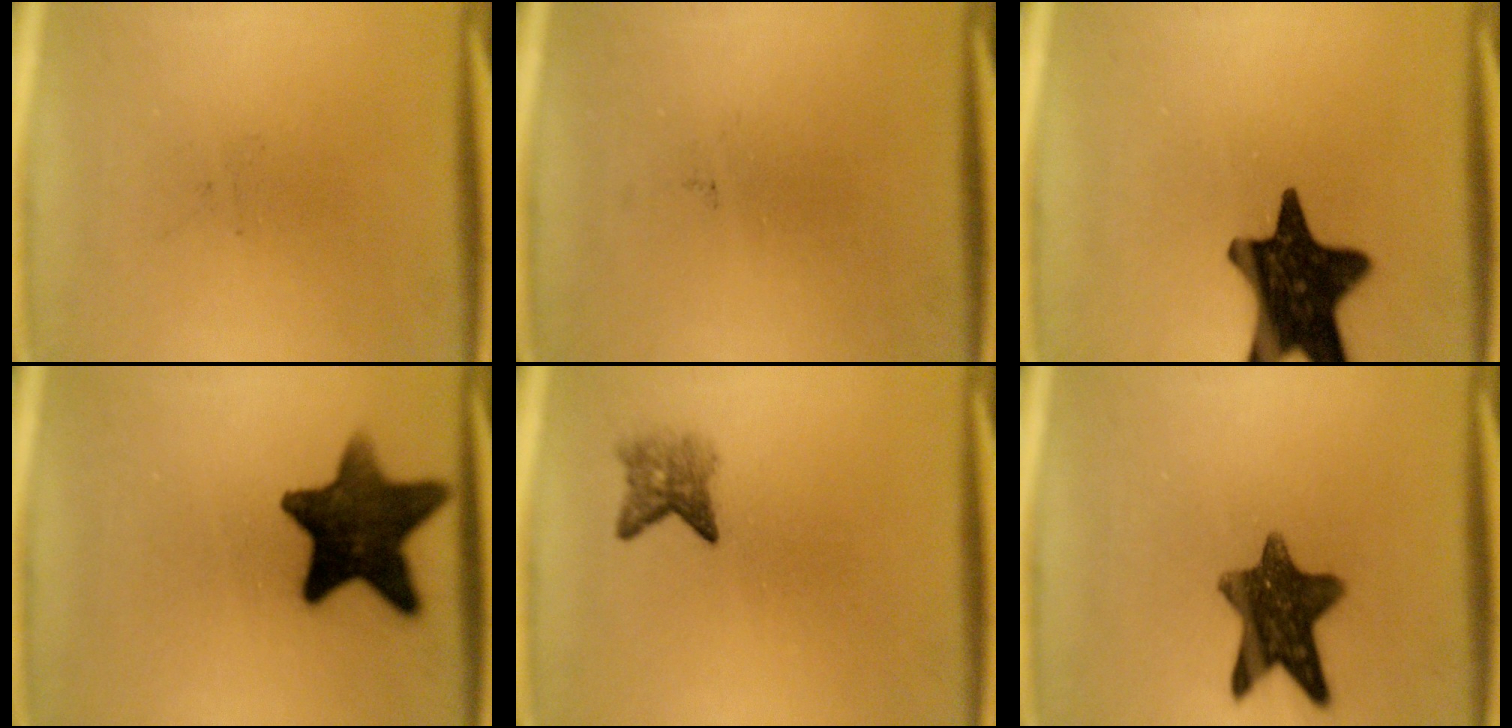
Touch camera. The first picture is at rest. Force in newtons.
{"total": 0.0}
{"total": 16.9}
{"total": 14.3}
{"total": 3.0}
{"total": 11.4}